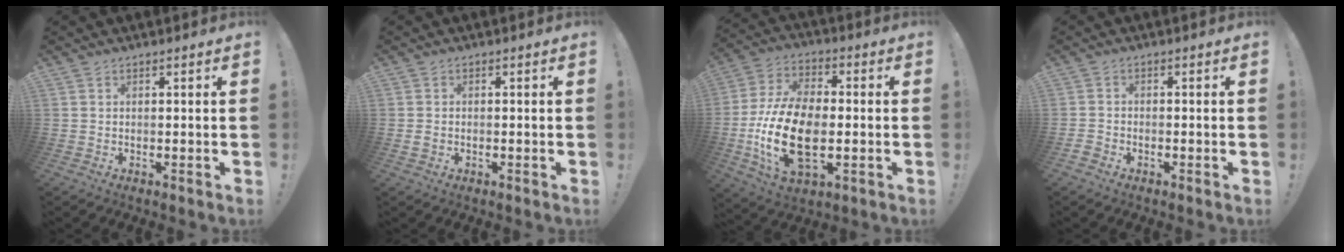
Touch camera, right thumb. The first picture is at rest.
{"total": 1.4, "force": [-0.4, 1.0, 0.9], "torque": [-0.024, 0.008, -0.004]}
{"total": 21.3, "force": [-4.3, 12.7, 16.6], "torque": [-0.316, 0.014, -0.068]}
{"total": 2.2, "force": [-1.7, 1.2, 0.7], "torque": [-0.023, 0.007, -0.031]}